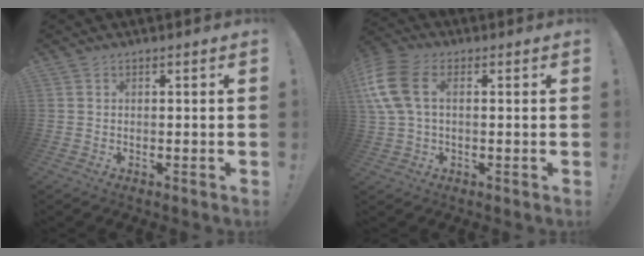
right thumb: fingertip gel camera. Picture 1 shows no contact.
{"total": 11.7, "force": [2.4, 7.3, 8.8], "torque": [-0.199, 0.008, 0.051]}